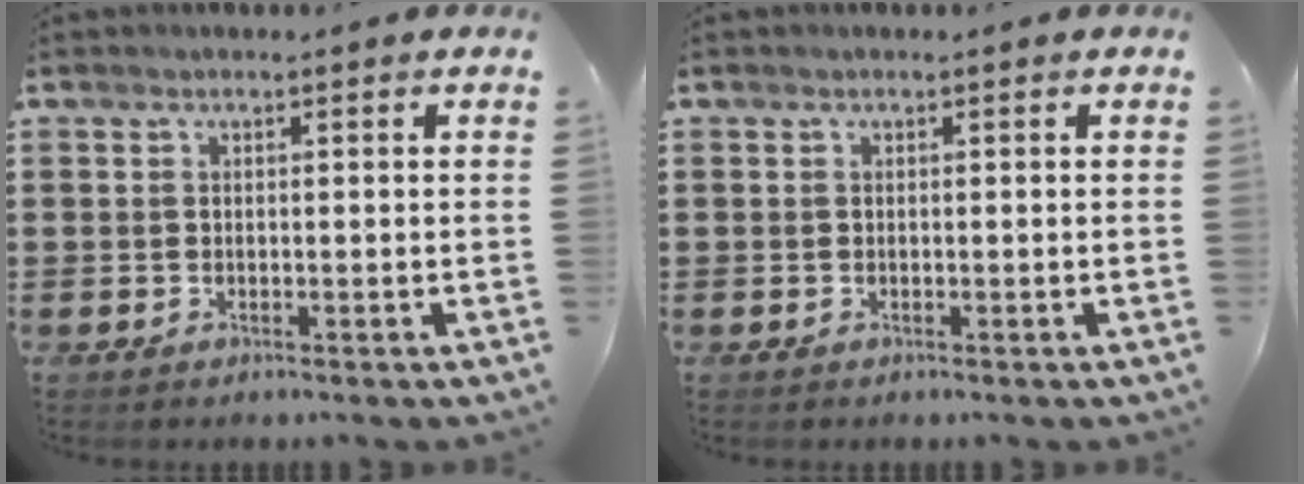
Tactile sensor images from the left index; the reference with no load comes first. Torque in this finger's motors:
{"motor_torque": [-0.01, 0.00, 0.03, 0.00]}